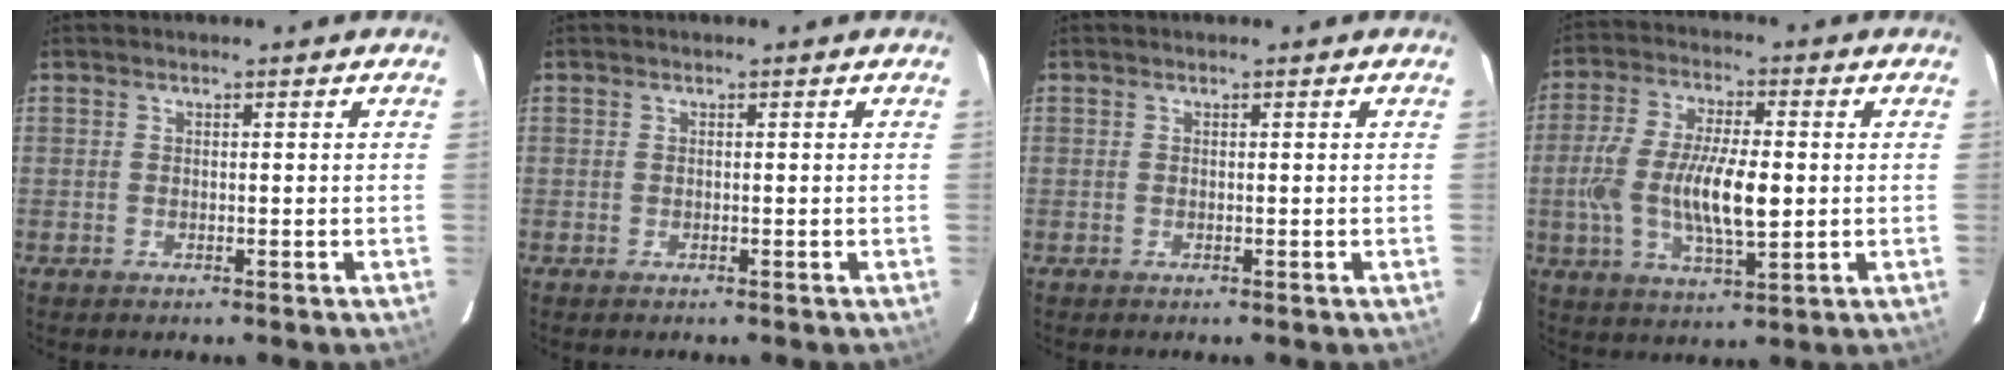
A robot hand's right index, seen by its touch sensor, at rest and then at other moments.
{"total": 0.0}
{"total": 0.0}
{"total": 13.6, "force": [-1.0, 4.8, 12.7], "torque": [-0.252, -0.004, -0.018]}